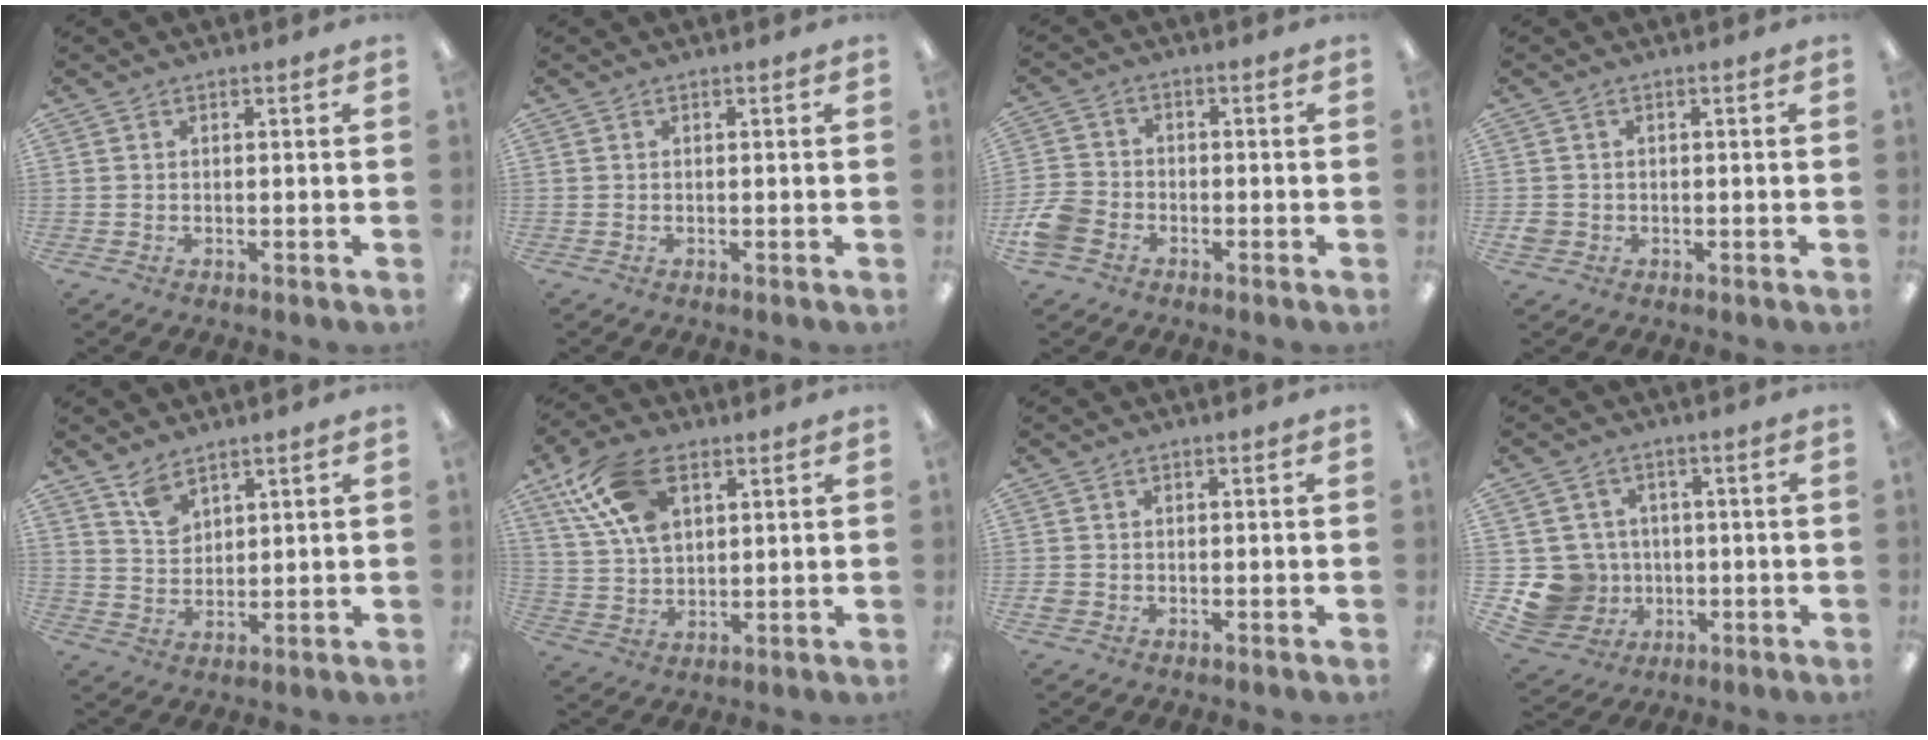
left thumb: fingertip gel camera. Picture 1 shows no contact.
{"total": 0.0}
{"total": 6.8, "force": [-3.0, 5.1, 3.2], "torque": [-0.074, 0.018, -0.056]}
{"total": 2.3, "force": [-0.3, 2.2, 0.9], "torque": [-0.016, 0.004, -0.005]}
{"total": 5.7, "force": [4.4, 2.9, 2.2], "torque": [-0.040, -0.021, 0.081]}
{"total": 14.2, "force": [6.6, 8.3, 9.4], "torque": [-0.204, -0.003, 0.123]}
{"total": 1.7, "force": [-0.2, 1.5, 0.8], "torque": [-0.014, 0.004, -0.004]}
{"total": 10.6, "force": [-1.8, 10.2, 2.5], "torque": [-0.091, 0.019, -0.020]}